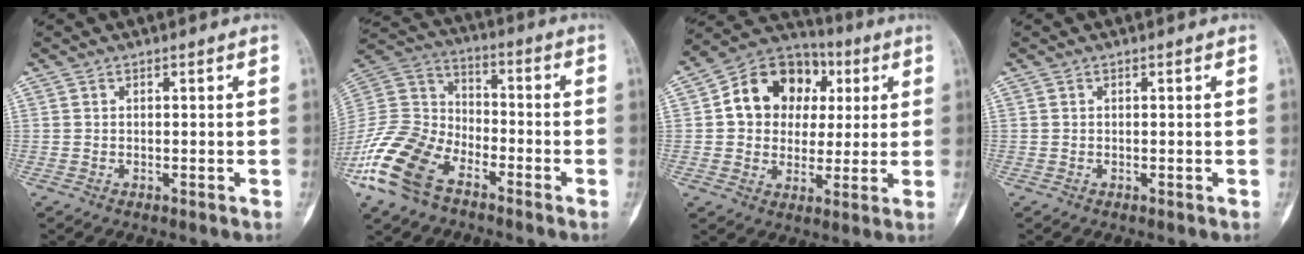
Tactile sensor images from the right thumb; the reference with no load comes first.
{"total": 15.3, "force": [-9.0, 9.0, 8.4], "torque": [-0.172, 0.049, -0.188]}
{"total": 15.2, "force": [3.2, 12.3, 8.4], "torque": [-0.090, 0.015, 0.045]}
{"total": 0.0}